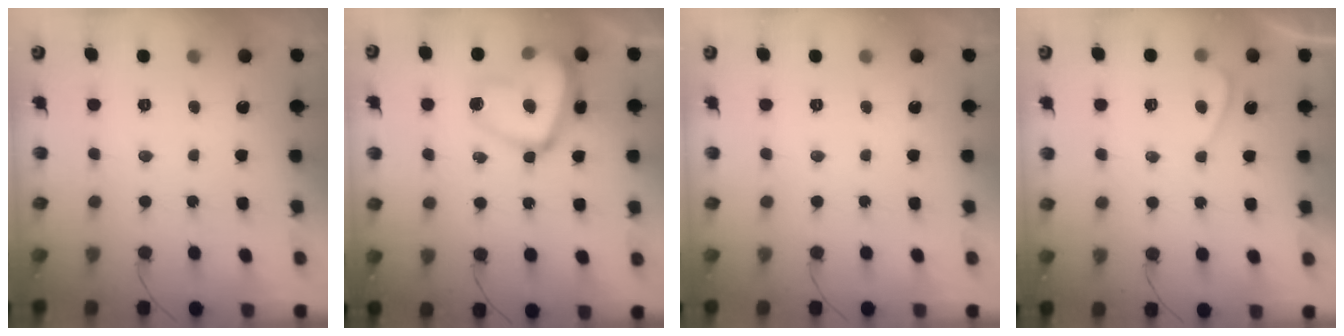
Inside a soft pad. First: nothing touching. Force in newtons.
{"total": 17.7, "press": 17.6, "slide": 1.7}
{"total": 0.0}
{"total": 0.5, "press": 0.2, "slide": 0.5}